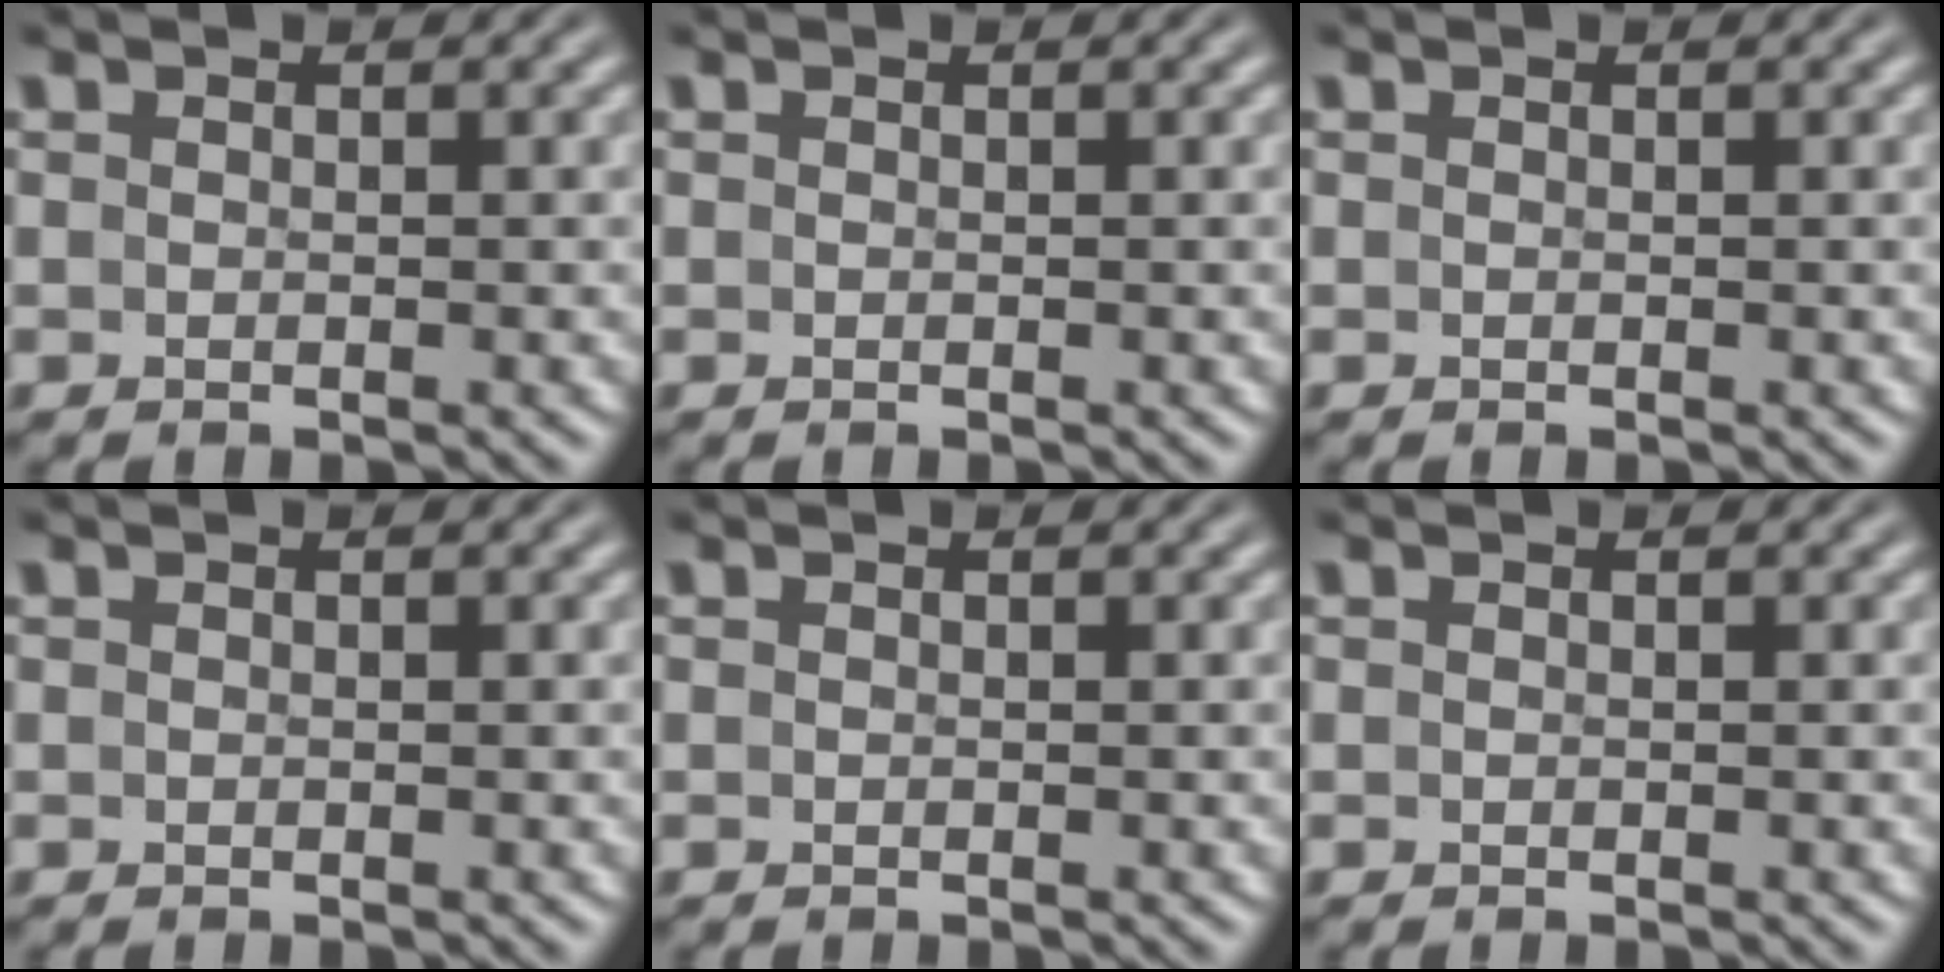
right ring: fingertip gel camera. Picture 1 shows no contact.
{"total": 0.0}
{"total": 0.0}
{"total": 0.0}
{"total": 0.0}
{"total": 0.0}